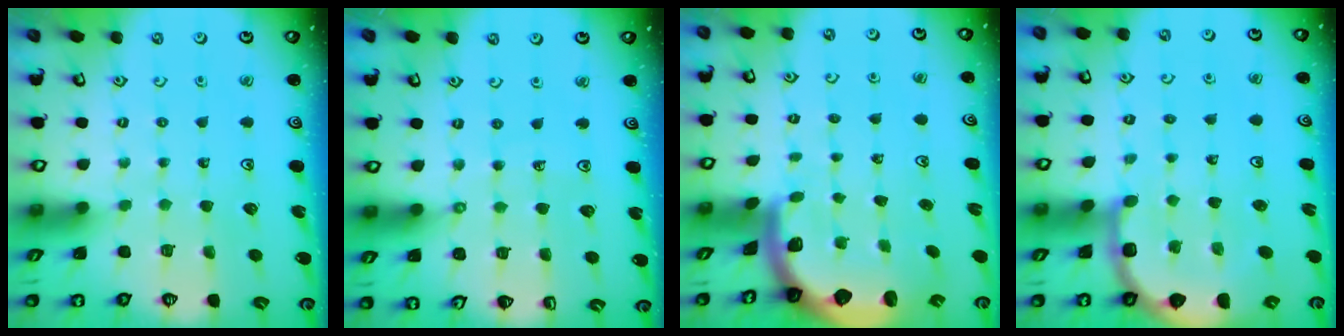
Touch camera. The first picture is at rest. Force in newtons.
{"total": 7.3, "press": 7.1, "slide": 1.9}
{"total": 1.9, "press": 1.9, "slide": 0.3}
{"total": 6.4, "press": 5.9, "slide": 2.4}